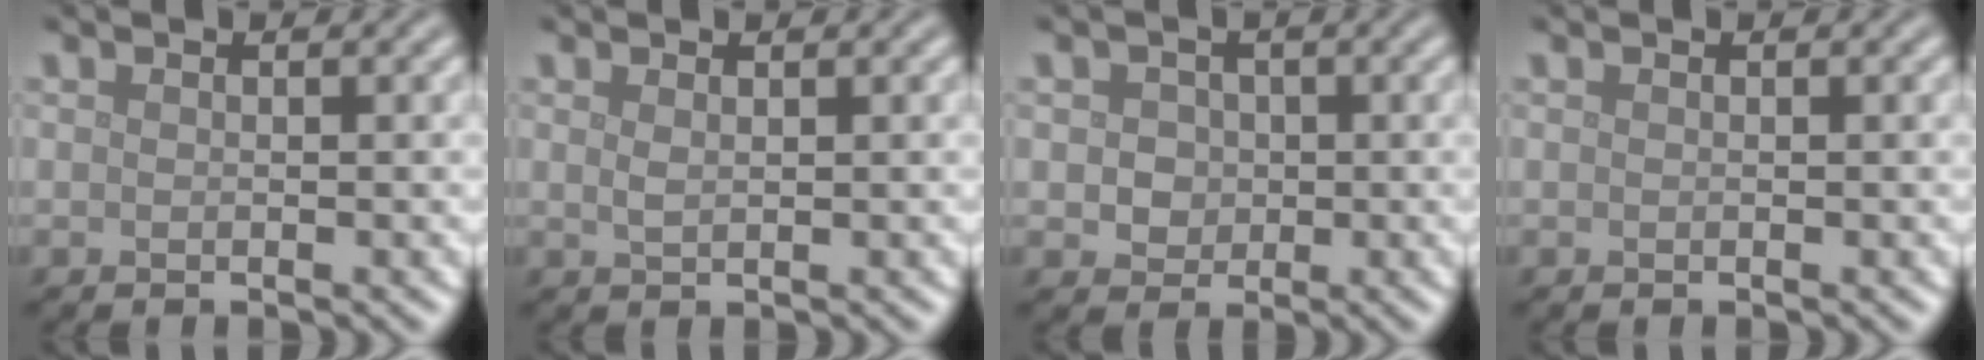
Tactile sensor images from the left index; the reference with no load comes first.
{"total": 0.8, "force": [0.5, 0.3, 0.6], "torque": [-0.013, 0.000, 0.010]}
{"total": 2.7, "force": [0.5, 2.3, 1.3], "torque": [-0.013, 0.008, 0.003]}
{"total": 0.0}